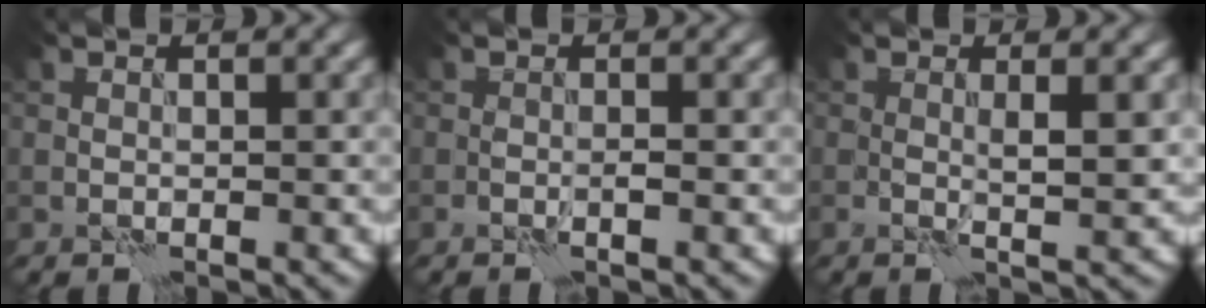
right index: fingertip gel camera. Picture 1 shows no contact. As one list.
[{"total": 0.8, "force": [-0.4, 0.1, 0.7], "torque": [-0.013, 0.002, -0.008]}, {"total": 2.0, "force": [0.3, 0.2, 1.9], "torque": [-0.030, -0.002, 0.004]}]